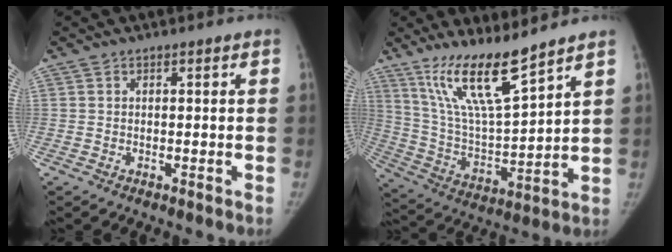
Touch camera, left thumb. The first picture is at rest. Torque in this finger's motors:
{"motor_torque": [0.26, 0.03, 1.49, -1.28, 0.36]}